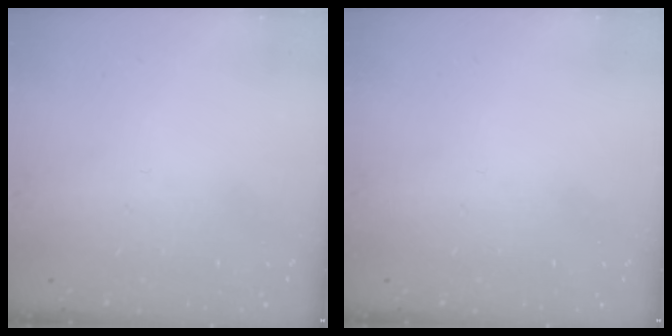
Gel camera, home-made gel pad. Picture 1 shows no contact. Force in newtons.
{"total": 0.0}